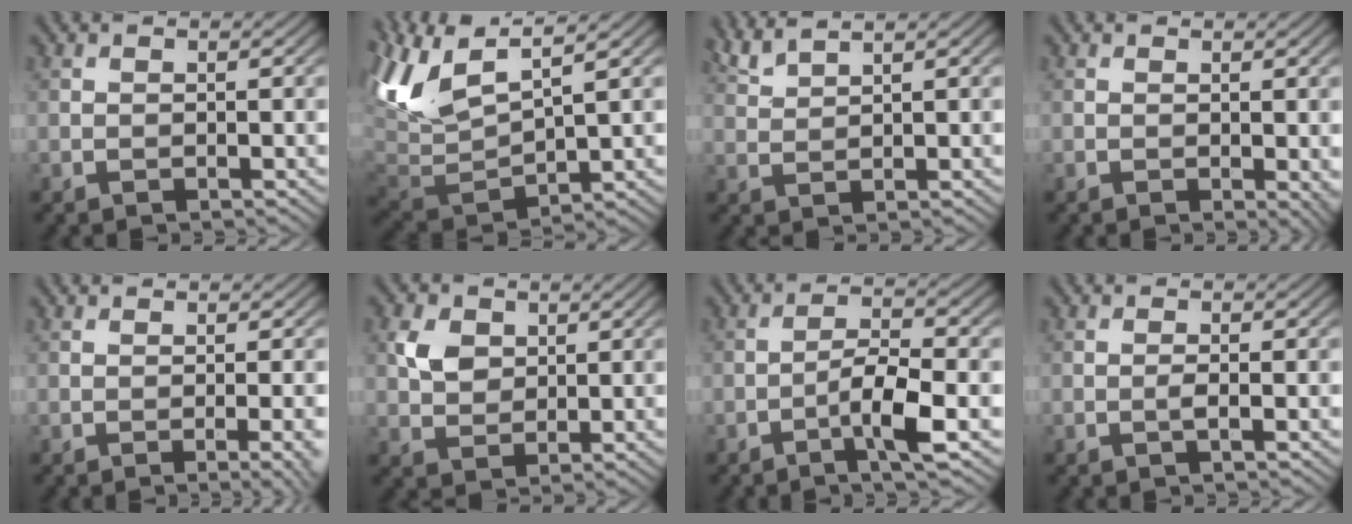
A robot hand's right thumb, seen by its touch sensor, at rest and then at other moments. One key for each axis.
{"total": 11.9, "fx": 6.5, "fy": 4.2, "fz": 9.0, "tx": -0.221, "ty": 0.018, "tz": 0.128}
{"total": 3.1, "fx": 2.7, "fy": 0.4, "fz": 1.5, "tx": -0.032, "ty": 0.010, "tz": 0.061}
{"total": 1.2, "fx": 0.0, "fy": 0.3, "fz": 1.1, "tx": -0.012, "ty": -0.006, "tz": 0.000}
{"total": 3.1, "fx": -0.7, "fy": 0.6, "fz": 3.0, "tx": -0.039, "ty": 0.005, "tz": -0.013}
{"total": 4.0, "fx": 1.4, "fy": 3.1, "fz": 2.1, "tx": -0.053, "ty": 0.003, "tz": 0.027}
{"total": 5.7, "fx": -2.7, "fy": 0.9, "fz": 4.9, "tx": -0.090, "ty": 0.011, "tz": -0.059}
{"total": 1.1, "fx": -0.5, "fy": 0.1, "fz": 1.0, "tx": -0.021, "ty": 0.001, "tz": -0.011}